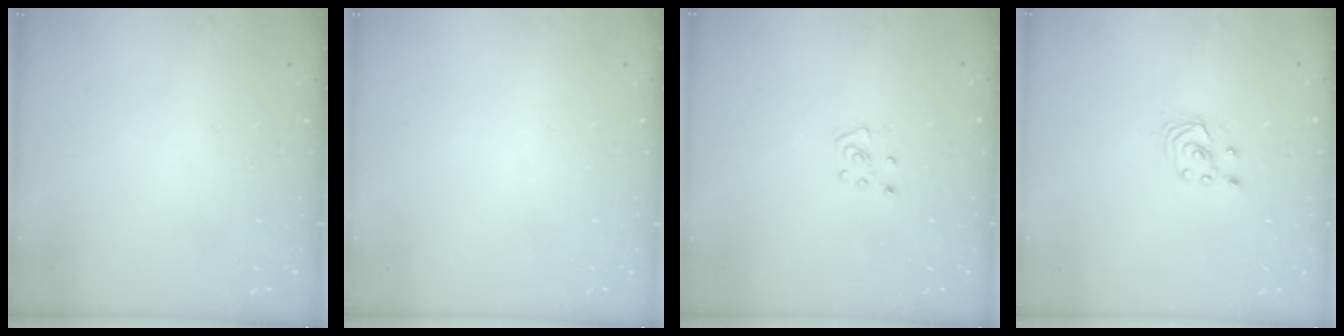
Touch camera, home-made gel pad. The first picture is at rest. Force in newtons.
{"total": 0.0}
{"total": 4.0, "press": 4.0, "slide": 0.4}
{"total": 1.7, "press": 1.7, "slide": 0.2}